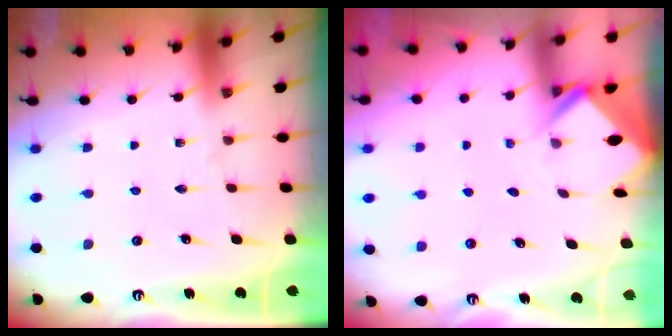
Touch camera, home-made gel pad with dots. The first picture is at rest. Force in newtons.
{"total": 2.6, "press": 2.6, "slide": 0.2}